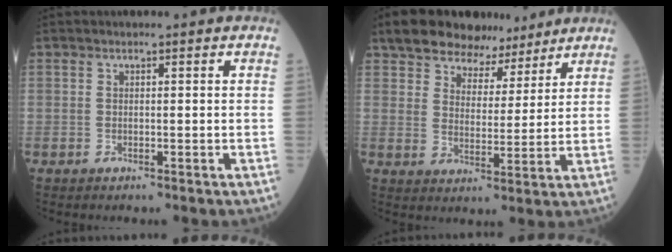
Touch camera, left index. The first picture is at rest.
{"total": 10.0, "force": [8.1, 4.9, 3.1], "torque": [-0.043, 0.020, 0.130]}